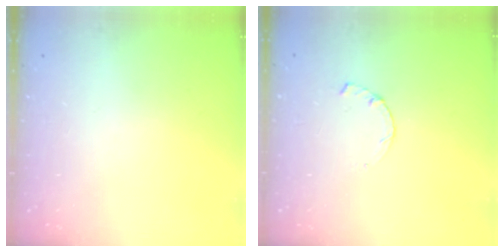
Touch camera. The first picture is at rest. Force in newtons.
{"total": 1.7, "press": 1.7, "slide": 0.3}